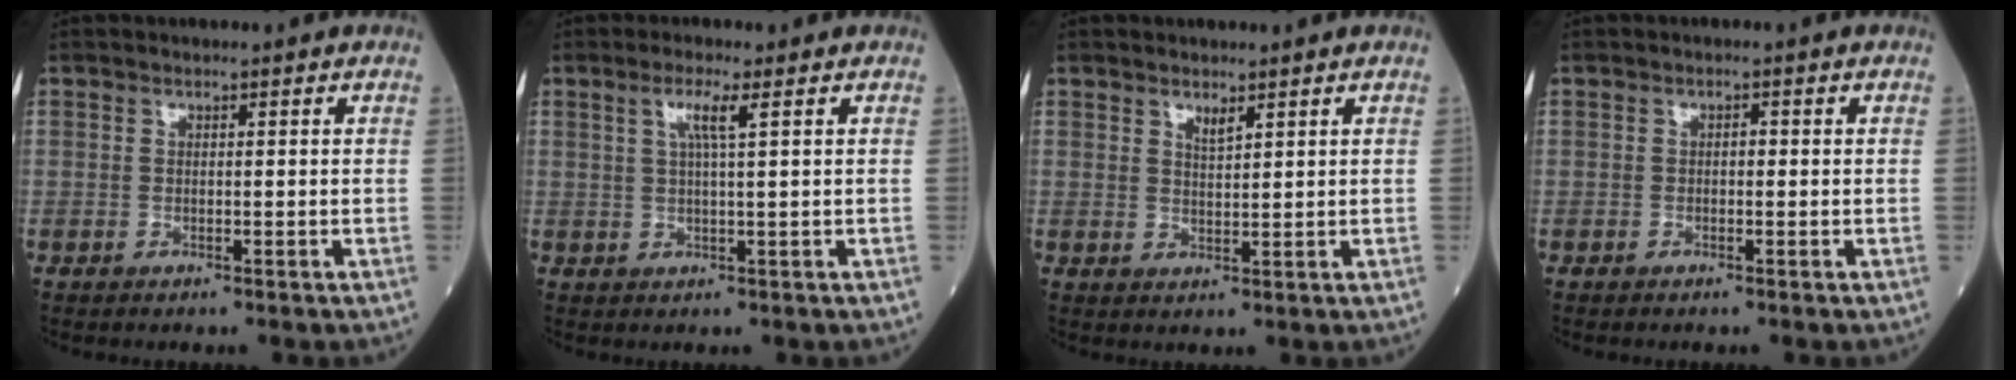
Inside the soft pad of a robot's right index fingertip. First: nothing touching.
{"total": 3.3, "force": [1.3, -0.3, 3.0], "torque": [-0.063, 0.003, 0.024]}
{"total": 1.8, "force": [1.3, 0.4, 1.1], "torque": [-0.022, -0.004, 0.027]}
{"total": 0.8, "force": [0.0, 0.4, 0.7], "torque": [-0.011, 0.003, -0.001]}